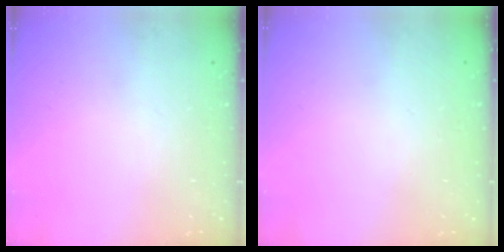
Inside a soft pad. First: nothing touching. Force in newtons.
{"total": 0.0}